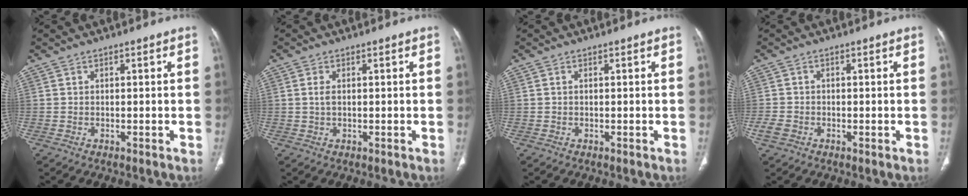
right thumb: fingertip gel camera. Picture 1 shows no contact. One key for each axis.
{"total": 1.9, "fx": 0.3, "fy": 1.0, "fz": 1.5, "tx": -0.036, "ty": 0.002, "tz": 0.008}
{"total": 0.0}
{"total": 2.4, "fx": -1.1, "fy": 1.8, "fz": 1.2, "tx": -0.025, "ty": 0.003, "tz": -0.020}